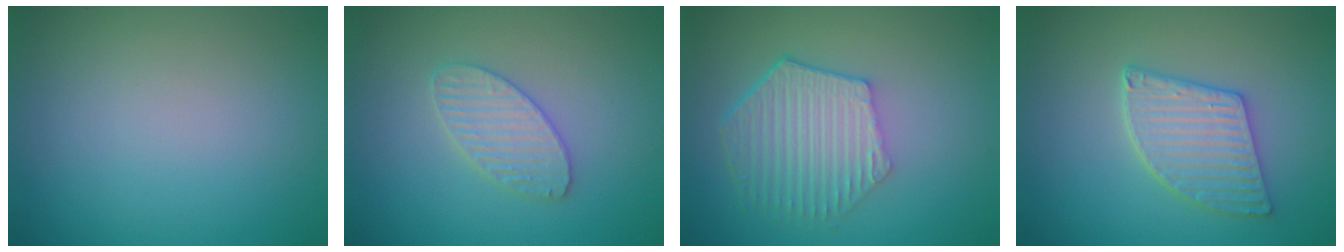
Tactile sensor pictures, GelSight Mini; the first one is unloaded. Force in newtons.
{"total": 3.0, "press": 3.0, "slide": 0.2}
{"total": 6.0, "press": 4.4, "slide": 4.0}
{"total": 4.1, "press": 3.6, "slide": 1.8}